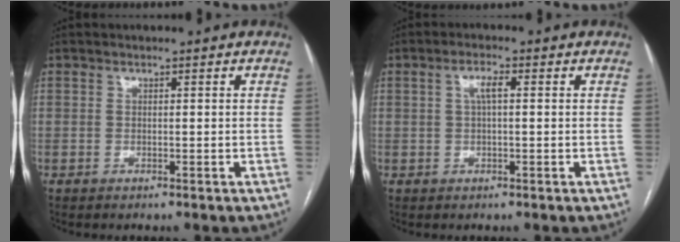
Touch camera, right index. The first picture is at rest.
{"total": 2.6, "force": [0.5, 0.6, 2.5], "torque": [-0.049, 0.007, 0.009]}